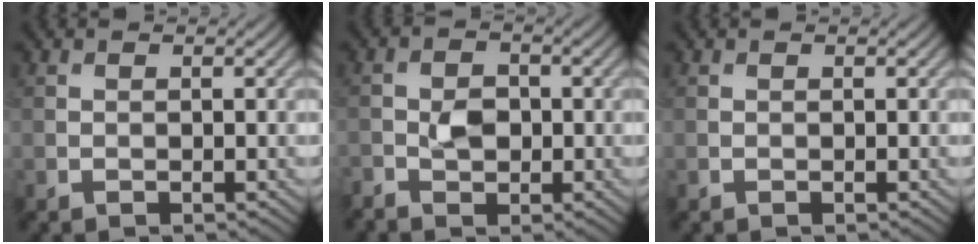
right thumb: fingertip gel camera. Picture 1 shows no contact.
{"total": 2.7, "force": [-1.0, 2.0, 1.6], "torque": [-0.032, 0.000, -0.020]}
{"total": 0.0}